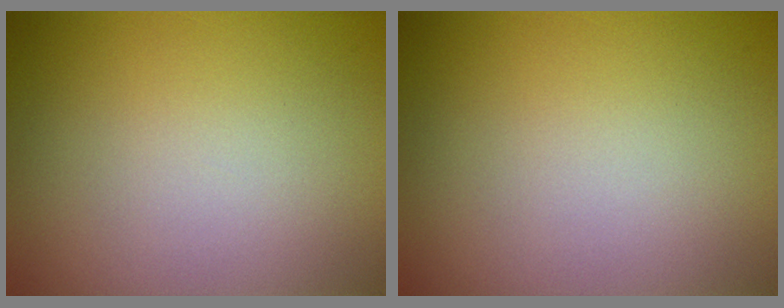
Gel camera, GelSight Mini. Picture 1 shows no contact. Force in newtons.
{"total": 0.0}